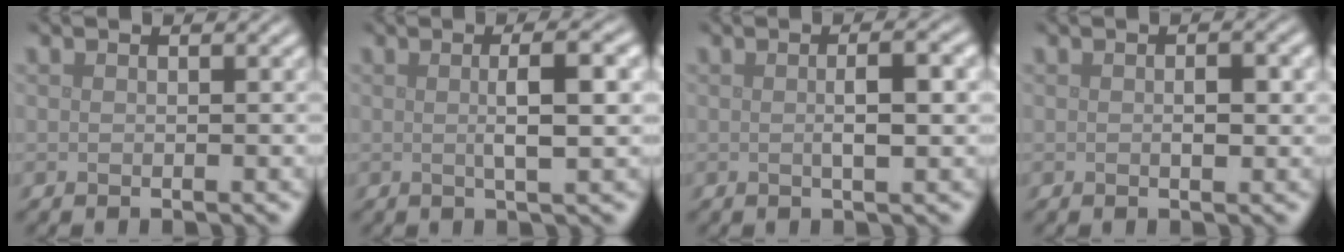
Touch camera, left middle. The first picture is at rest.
{"total": 4.1, "force": [0.3, 0.8, 4.0], "torque": [-0.061, 0.007, 0.003]}
{"total": 3.0, "force": [0.1, 0.6, 2.9], "torque": [-0.049, 0.002, 0.001]}
{"total": 1.7, "force": [0.0, 0.8, 1.5], "torque": [-0.022, -0.001, -0.001]}